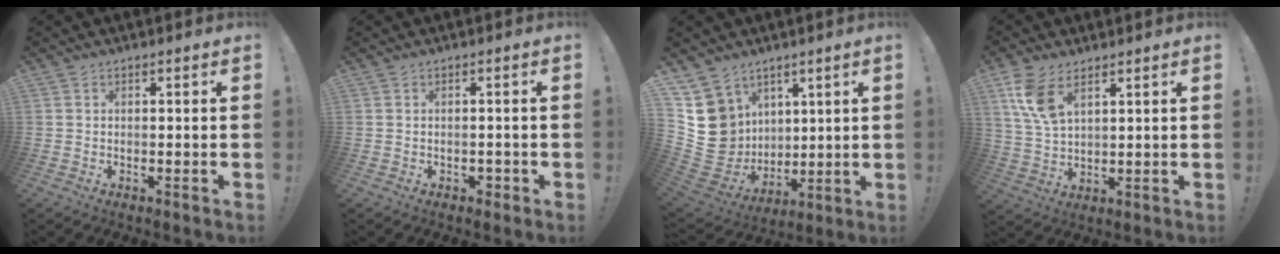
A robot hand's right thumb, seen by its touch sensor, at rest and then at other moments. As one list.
[{"total": 2.3, "force": [-0.5, 1.9, 1.1], "torque": [-0.007, 0.001, -0.009]}, {"total": 13.9, "force": [4.5, 12.4, 4.4], "torque": [-0.095, -0.043, 0.107]}, {"total": 9.5, "force": [5.4, 4.6, 6.2], "torque": [-0.126, -0.021, 0.102]}]